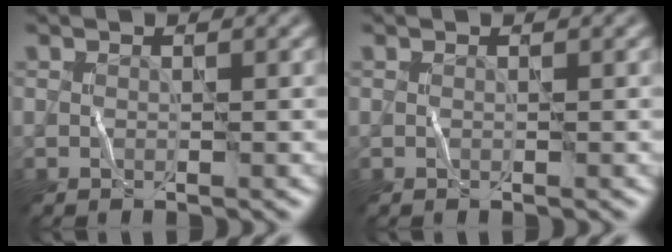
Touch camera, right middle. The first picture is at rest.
{"total": 0.0}